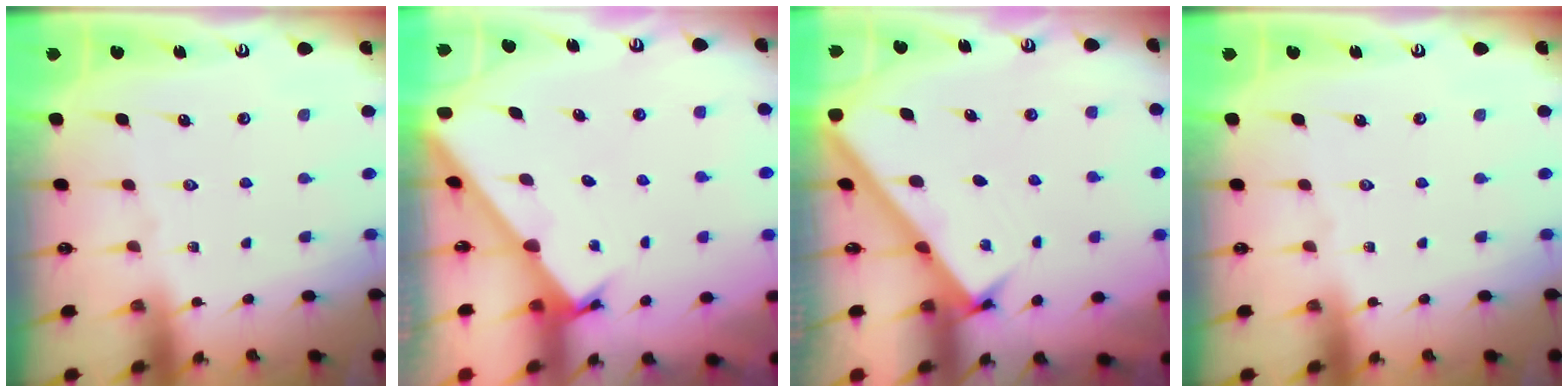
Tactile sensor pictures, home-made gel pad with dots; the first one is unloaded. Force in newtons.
{"total": 2.0, "press": 2.0, "slide": 0.2}
{"total": 3.2, "press": 3.1, "slide": 0.4}
{"total": 0.0}